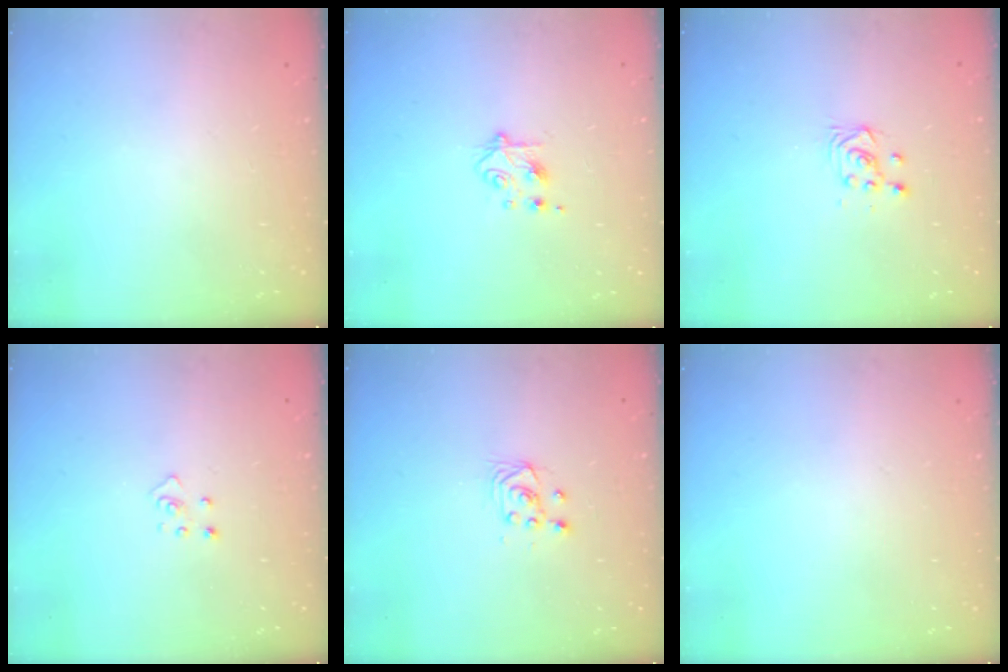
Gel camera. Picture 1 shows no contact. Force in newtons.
{"total": 4.9, "press": 4.9, "slide": 0.7}
{"total": 4.1, "press": 4.0, "slide": 1.0}
{"total": 2.5, "press": 2.4, "slide": 0.3}
{"total": 2.9, "press": 2.6, "slide": 1.3}
{"total": 0.0}